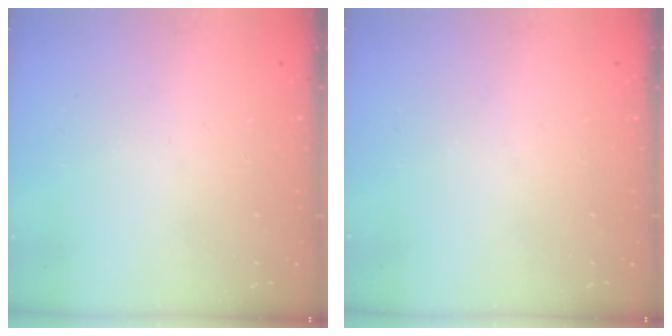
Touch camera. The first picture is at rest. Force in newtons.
{"total": 0.0}